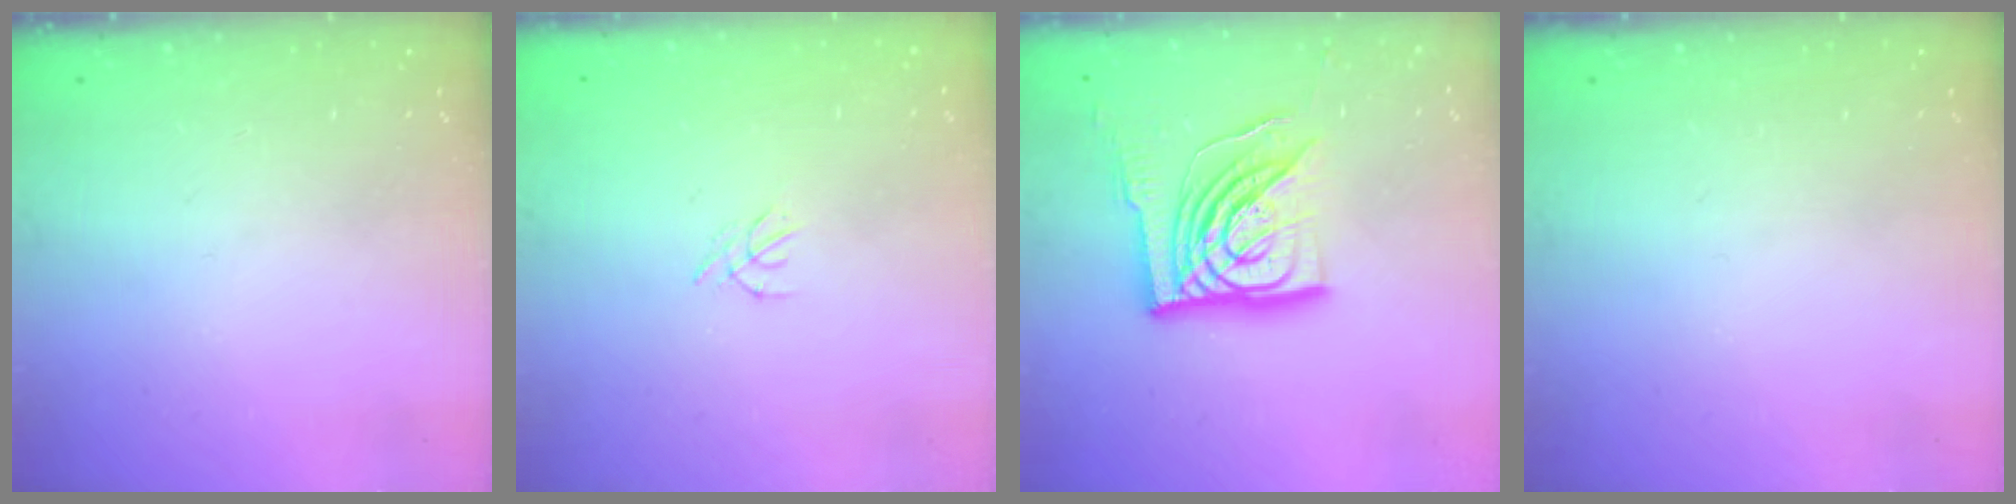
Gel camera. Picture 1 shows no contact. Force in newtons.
{"total": 0.8, "press": 0.7, "slide": 0.3}
{"total": 20.3, "press": 20.1, "slide": 2.6}
{"total": 0.0}